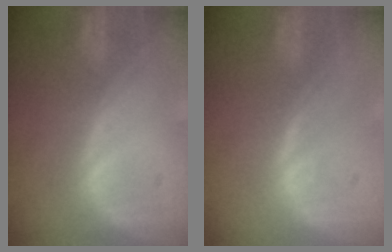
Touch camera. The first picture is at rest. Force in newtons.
{"total": 0.5, "press": 0.5, "slide": 0.1}